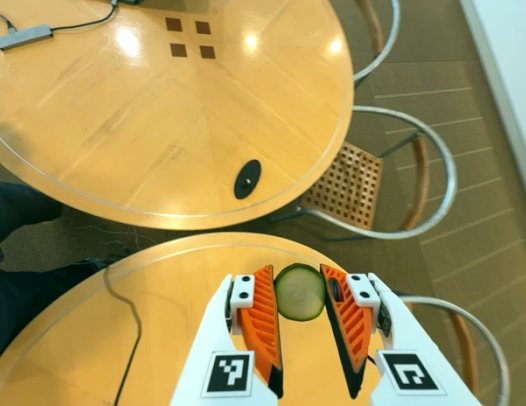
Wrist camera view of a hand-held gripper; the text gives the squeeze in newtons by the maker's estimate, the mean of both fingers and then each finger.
{"total": 9.0, "left": 9.3, "right": 8.7}